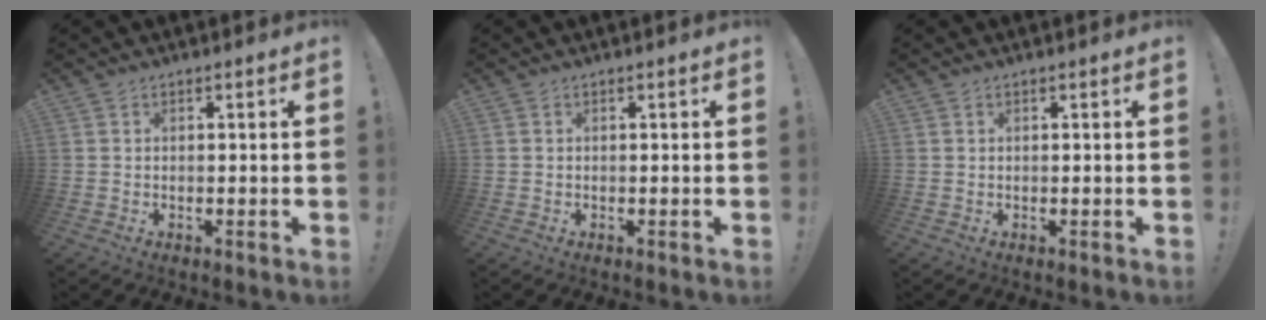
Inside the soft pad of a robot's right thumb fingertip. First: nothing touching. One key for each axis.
{"total": 0.0}
{"total": 0.0}